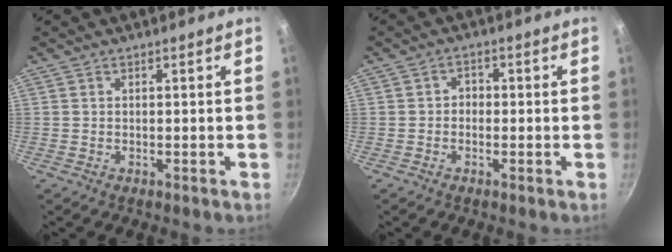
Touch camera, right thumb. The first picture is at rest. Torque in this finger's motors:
{"motor_torque": [-0.36, -0.26, -0.22, 0.22, -0.03]}